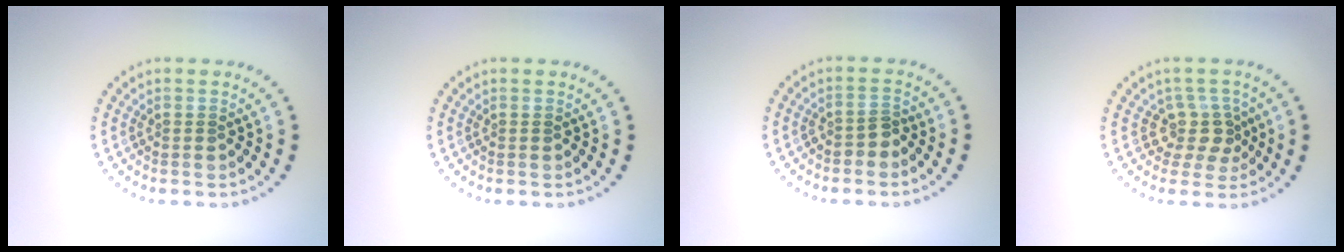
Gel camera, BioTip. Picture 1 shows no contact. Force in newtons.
{"total": 0.0}
{"total": 1.4, "press": 1.1, "slide": 0.9}
{"total": 2.7, "press": 2.0, "slide": 1.8}